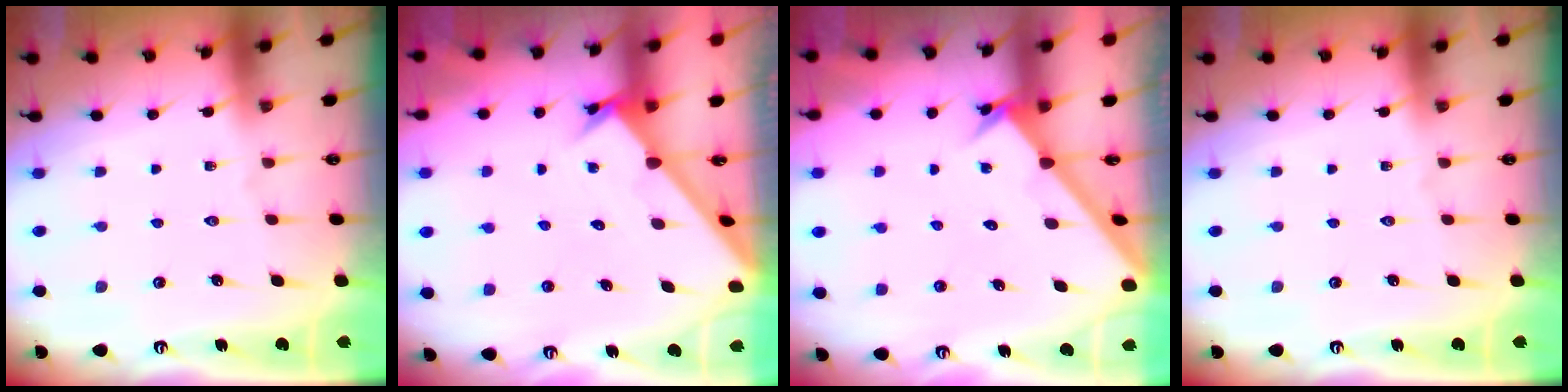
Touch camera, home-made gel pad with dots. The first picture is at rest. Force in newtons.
{"total": 1.7, "press": 1.7, "slide": 0.1}
{"total": 1.9, "press": 1.9, "slide": 0.2}
{"total": 0.0}